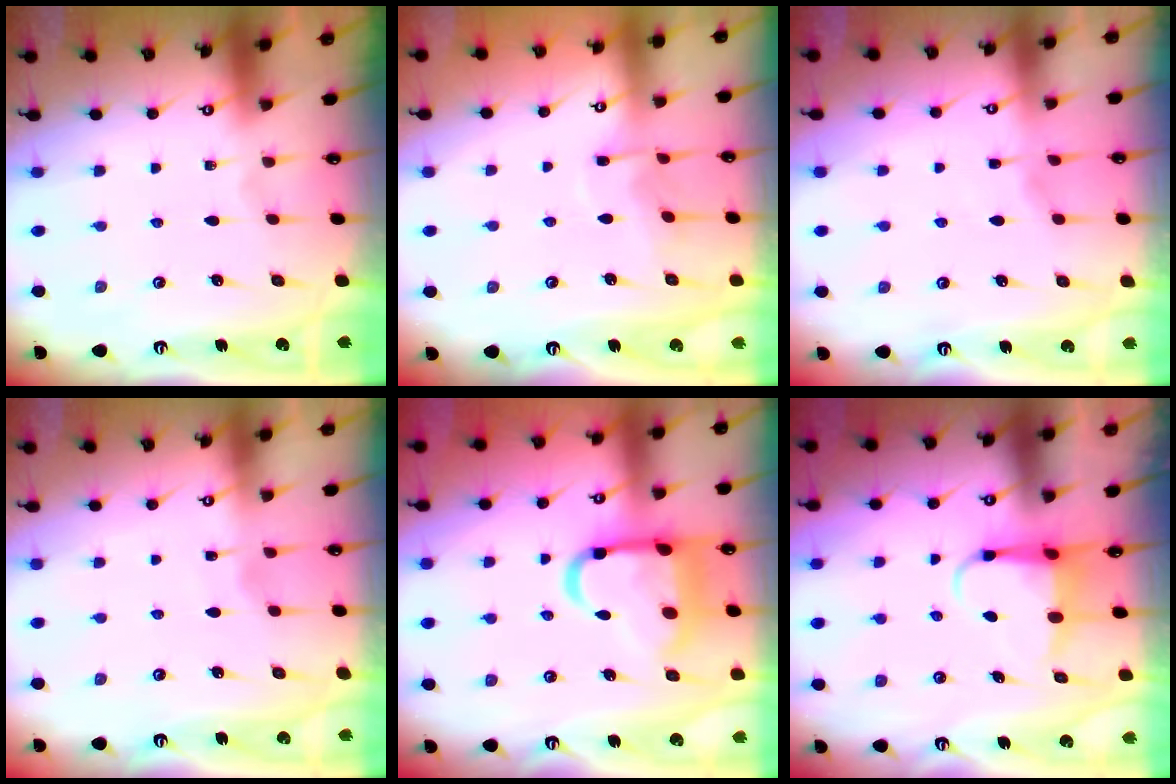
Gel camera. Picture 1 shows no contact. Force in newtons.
{"total": 5.1, "press": 5.1, "slide": 0.7}
{"total": 1.5, "press": 1.5, "slide": 0.4}
{"total": 2.2, "press": 2.2, "slide": 0.3}
{"total": 16.3, "press": 16.2, "slide": 1.9}
{"total": 4.7, "press": 4.6, "slide": 0.5}